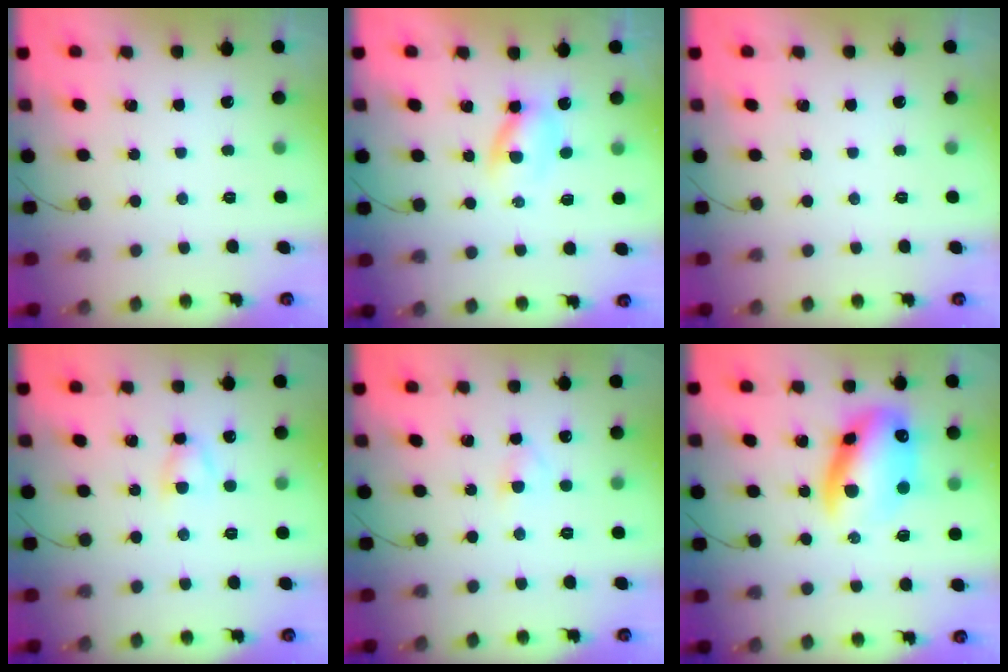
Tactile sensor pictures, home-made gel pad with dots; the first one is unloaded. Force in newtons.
{"total": 3.1, "press": 3.0, "slide": 0.7}
{"total": 0.0}
{"total": 3.7, "press": 3.6, "slide": 0.7}
{"total": 2.5, "press": 2.3, "slide": 1.0}
{"total": 15.9, "press": 15.4, "slide": 3.6}